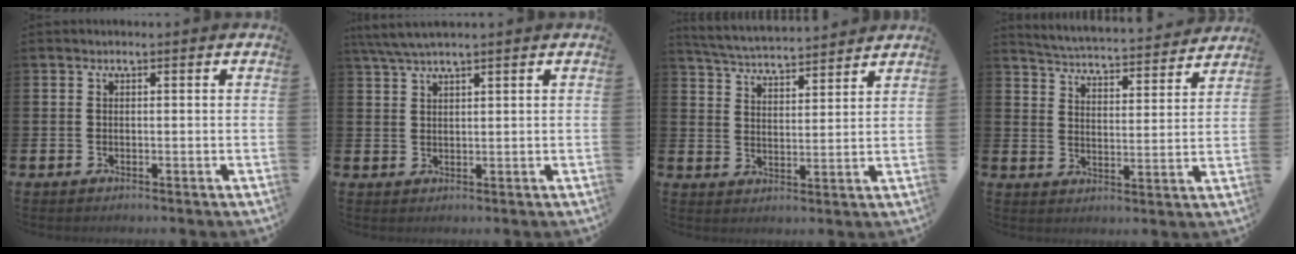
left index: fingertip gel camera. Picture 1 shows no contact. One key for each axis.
{"total": 3.5, "fx": 2.9, "fy": 0.3, "fz": 1.9, "tx": -0.048, "ty": 0.000, "tz": 0.056}
{"total": 4.9, "fx": 4.9, "fy": 0.2, "fz": 0.4, "tx": -0.030, "ty": -0.035, "tz": 0.085}
{"total": 5.0, "fx": 4.9, "fy": 0.3, "fz": 0.4, "tx": -0.033, "ty": -0.043, "tz": 0.083}